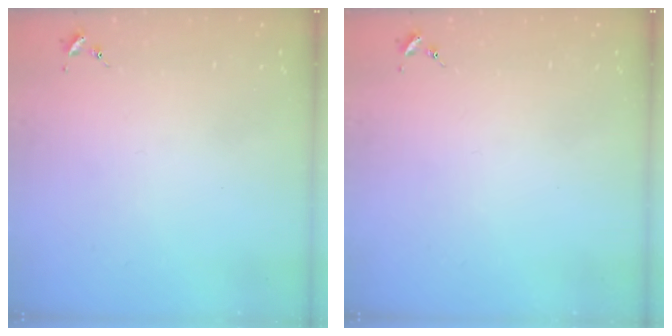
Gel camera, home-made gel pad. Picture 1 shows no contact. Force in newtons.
{"total": 0.0}